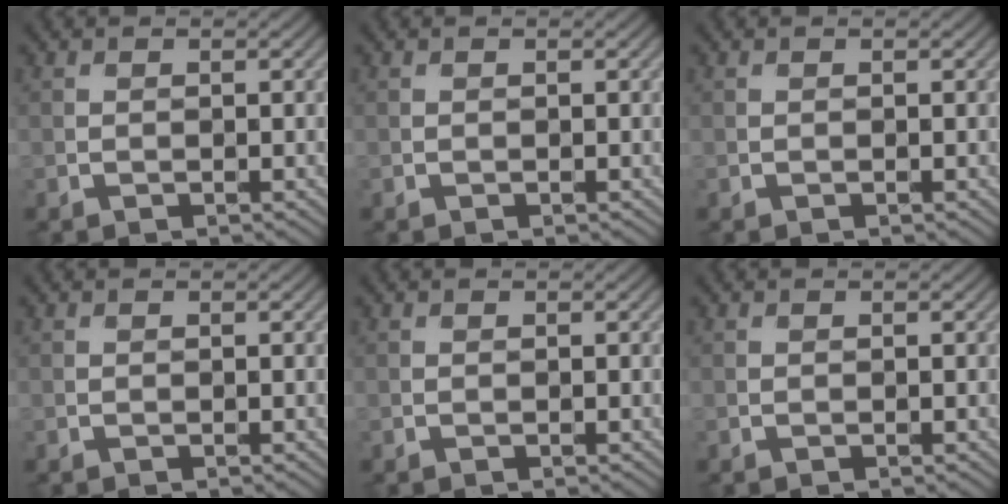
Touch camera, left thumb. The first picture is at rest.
{"total": 0.0}
{"total": 0.0}
{"total": 0.0}
{"total": 0.0}
{"total": 0.0}